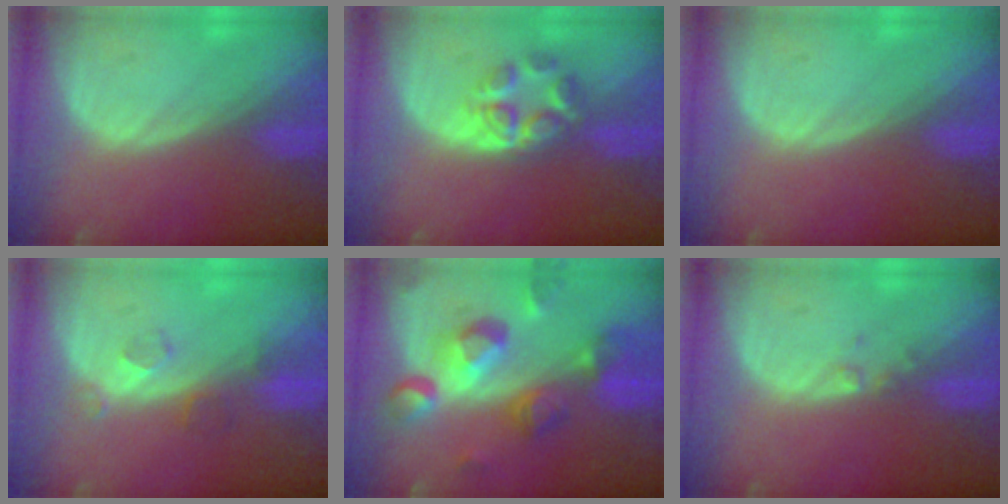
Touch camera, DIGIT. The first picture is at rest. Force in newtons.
{"total": 5.5, "press": 5.2, "slide": 1.7}
{"total": 0.0}
{"total": 3.3, "press": 2.8, "slide": 1.7}
{"total": 10.4, "press": 9.3, "slide": 4.7}
{"total": 0.9, "press": 0.9, "slide": 0.1}